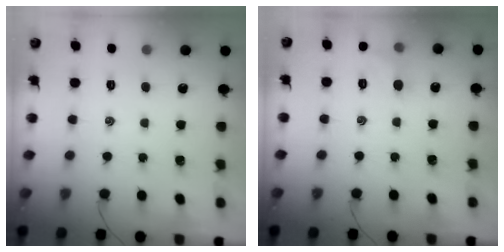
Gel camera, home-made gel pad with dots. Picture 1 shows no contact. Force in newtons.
{"total": 5.8, "press": 5.5, "slide": 1.8}